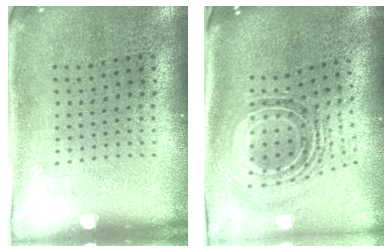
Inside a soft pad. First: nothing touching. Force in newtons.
{"total": 1.7, "press": 1.3, "slide": 1.0}